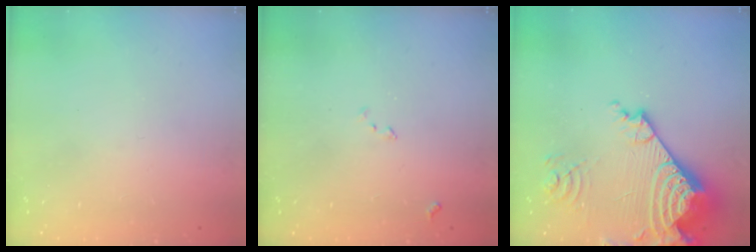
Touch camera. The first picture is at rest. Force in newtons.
{"total": 8.2, "press": 8.1, "slide": 1.0}
{"total": 23.5, "press": 23.4, "slide": 2.7}